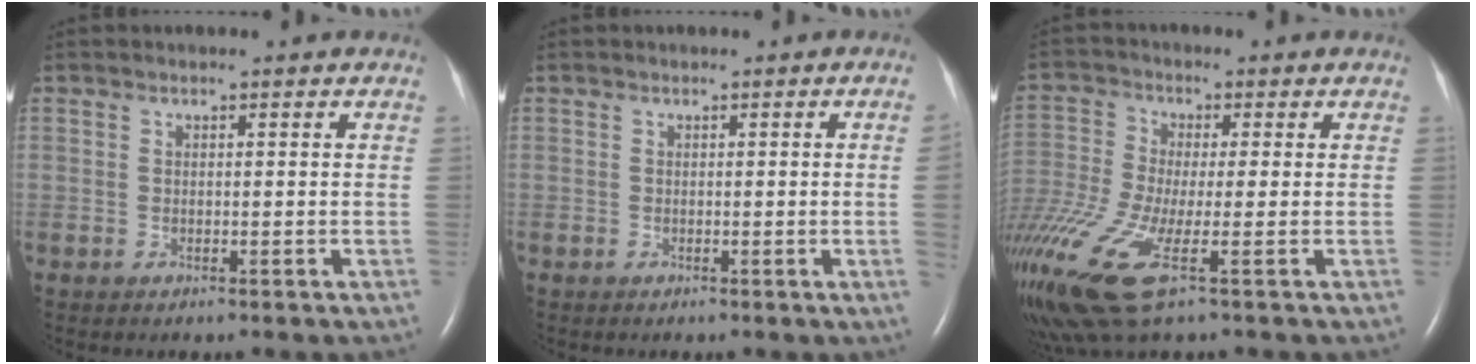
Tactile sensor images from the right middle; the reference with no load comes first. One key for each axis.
{"total": 2.0, "fx": 0.0, "fy": -1.0, "fz": 1.8, "tx": -0.018, "ty": -0.002, "tz": 0.001}
{"total": 12.9, "fx": -6.9, "fy": 2.4, "fz": 10.6, "tx": -0.275, "ty": -0.033, "tz": -0.135}